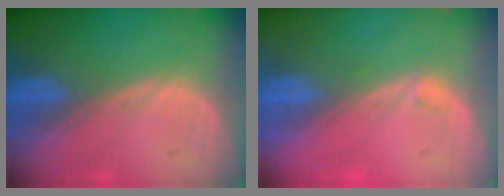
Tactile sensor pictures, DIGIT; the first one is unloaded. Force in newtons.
{"total": 0.6, "press": 0.6, "slide": 0.2}